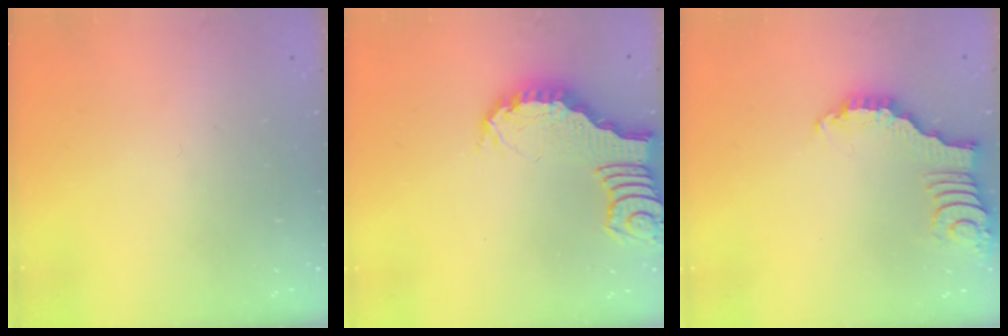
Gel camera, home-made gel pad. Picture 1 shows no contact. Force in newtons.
{"total": 2.7, "press": 2.7, "slide": 0.4}
{"total": 3.3, "press": 3.2, "slide": 0.6}